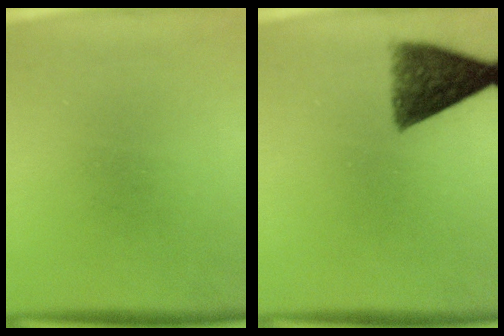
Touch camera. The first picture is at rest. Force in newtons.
{"total": 8.2}